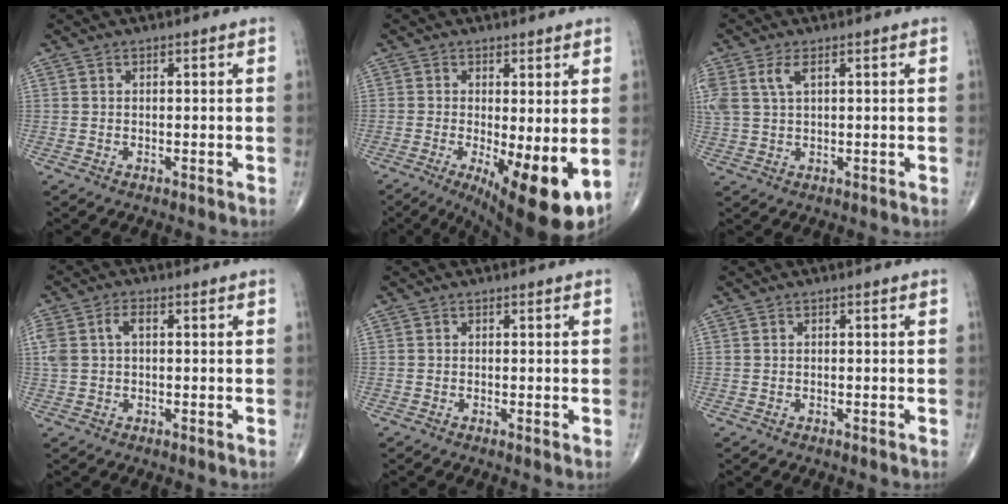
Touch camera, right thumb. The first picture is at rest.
{"total": 12.4, "force": [-2.8, 3.7, 11.5], "torque": [-0.171, -0.025, -0.030]}
{"total": 5.4, "force": [2.3, 2.5, 4.2], "torque": [-0.108, 0.008, 0.053]}
{"total": 5.6, "force": [1.2, 3.4, 4.3], "torque": [-0.110, 0.020, 0.027]}
{"total": 0.5, "force": [-0.1, 0.1, 0.5], "torque": [-0.013, -0.003, -0.004]}
{"total": 0.0}